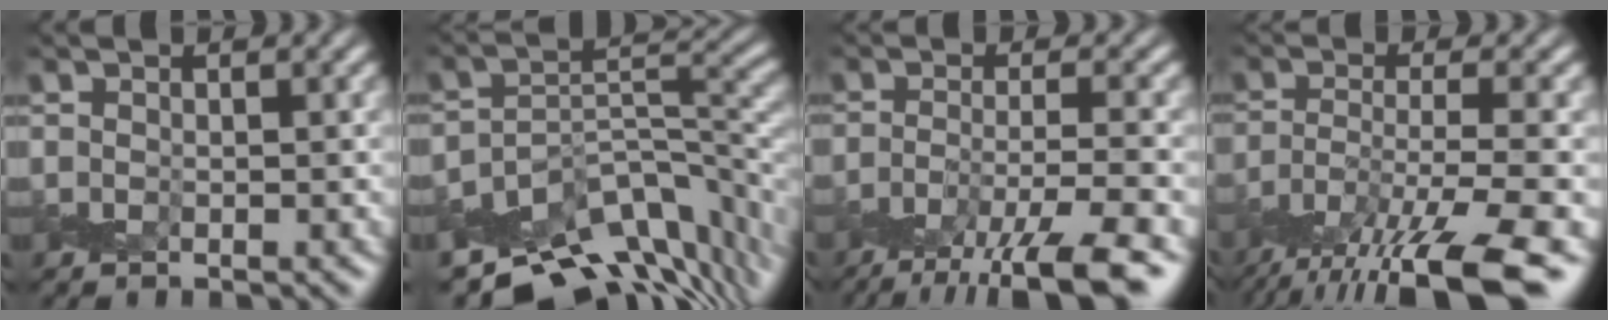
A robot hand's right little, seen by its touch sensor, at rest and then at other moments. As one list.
[{"total": 11.4, "force": [-8.4, 5.2, 5.7], "torque": [-0.086, -0.001, -0.129]}, {"total": 7.4, "force": [-5.0, 1.4, 5.2], "torque": [-0.079, -0.004, -0.091]}, {"total": 10.1, "force": [-7.1, 2.2, 6.8], "torque": [-0.118, -0.009, -0.123]}]